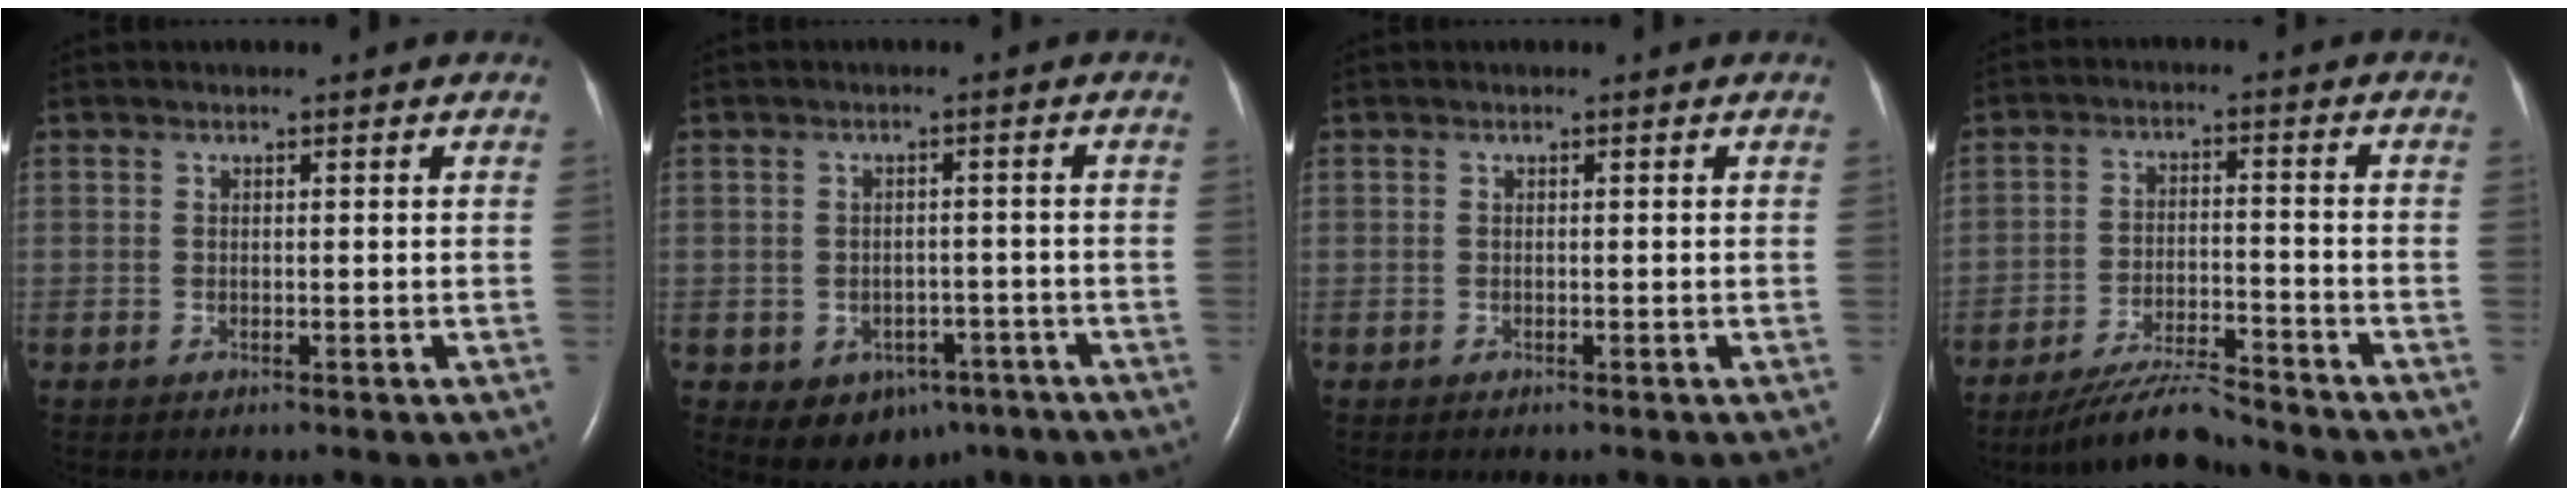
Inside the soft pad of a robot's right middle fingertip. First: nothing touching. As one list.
[{"total": 6.4, "force": [-3.5, 4.7, 2.7], "torque": [-0.037, 0.012, -0.036]}, {"total": 0.0}, {"total": 8.0, "force": [-7.5, 0.3, 2.8], "torque": [-0.051, -0.014, -0.131]}]